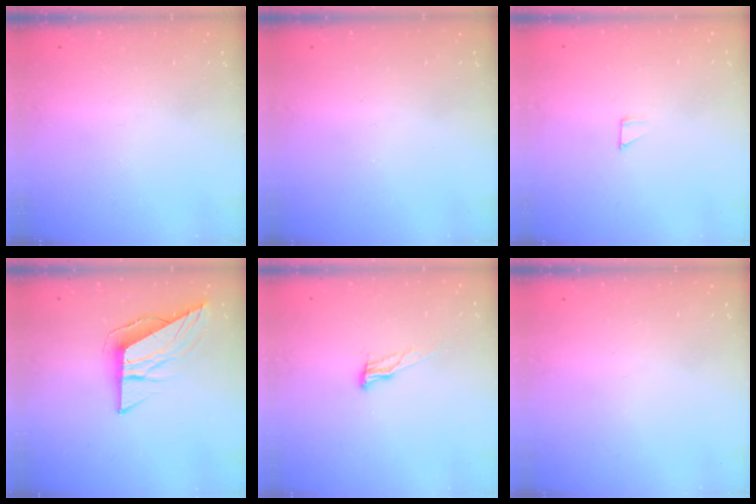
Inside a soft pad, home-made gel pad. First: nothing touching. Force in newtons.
{"total": 0.0}
{"total": 2.1, "press": 2.1, "slide": 0.1}
{"total": 8.7, "press": 8.7, "slide": 0.3}
{"total": 8.6, "press": 8.2, "slide": 2.5}
{"total": 0.0}